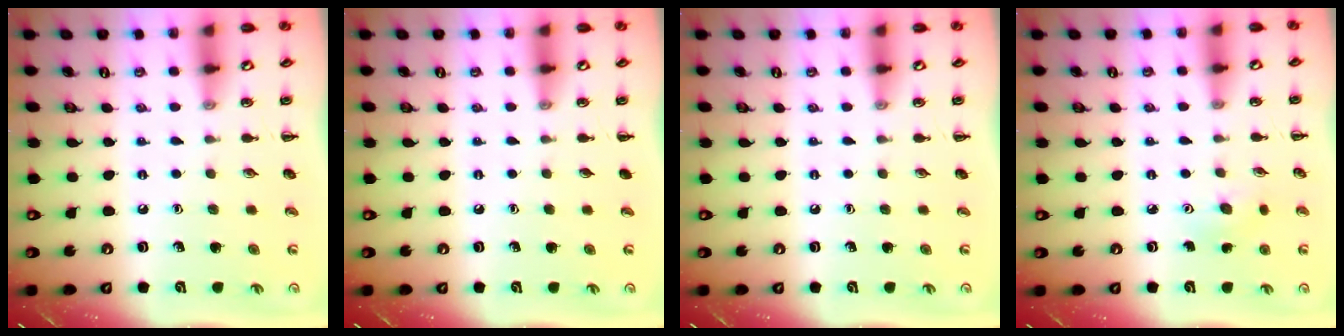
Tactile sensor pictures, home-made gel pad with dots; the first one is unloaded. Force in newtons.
{"total": 0.0}
{"total": 0.0}
{"total": 3.2, "press": 3.0, "slide": 0.9}